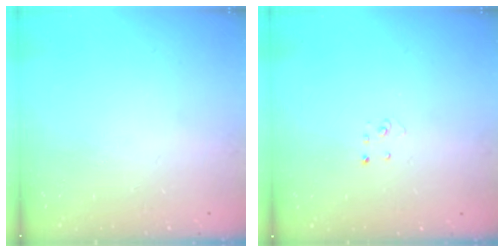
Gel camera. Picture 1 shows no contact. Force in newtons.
{"total": 1.9, "press": 1.9, "slide": 0.2}